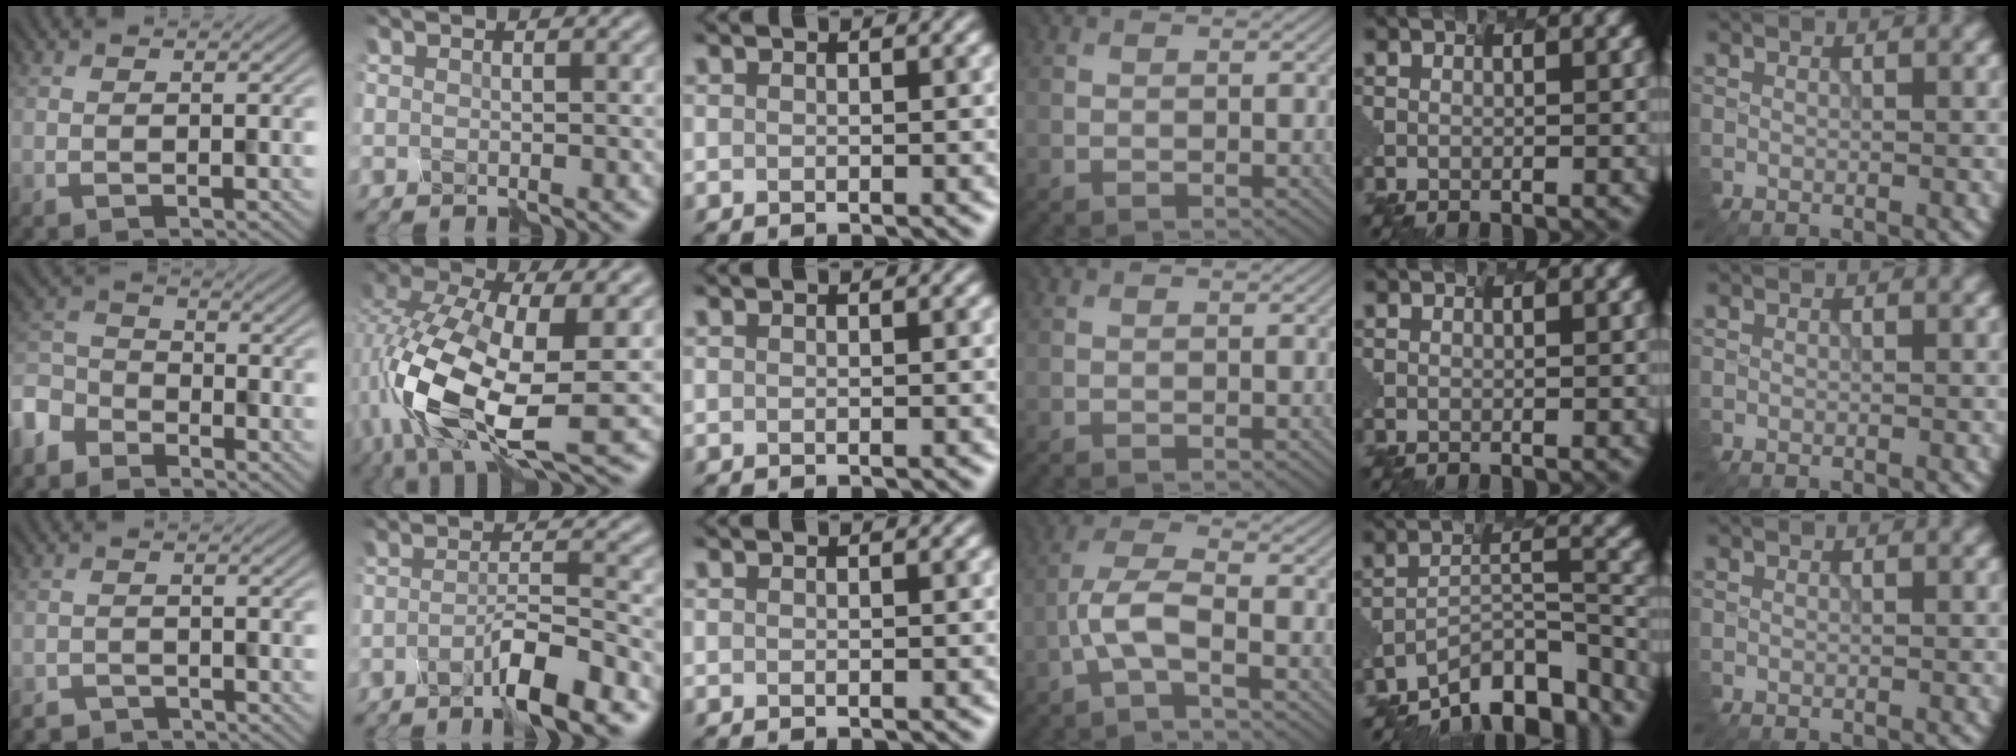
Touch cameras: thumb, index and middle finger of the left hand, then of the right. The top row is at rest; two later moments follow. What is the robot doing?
{"motion": "disassemble", "object": "puzzle pieces"}